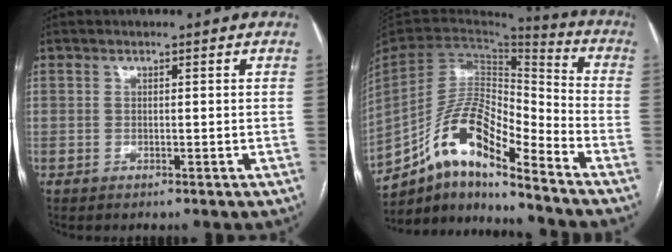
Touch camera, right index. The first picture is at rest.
{"total": 15.4, "force": [-10.6, 3.2, 10.7], "torque": [-0.206, 0.023, -0.190]}